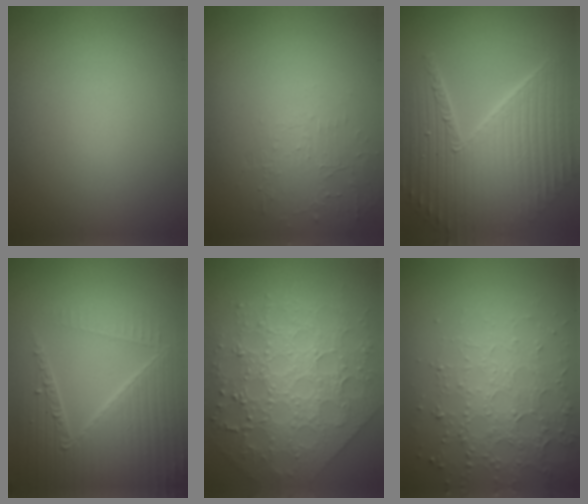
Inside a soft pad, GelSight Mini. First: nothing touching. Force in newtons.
{"total": 1.6, "press": 0.3, "slide": 1.6}
{"total": 10.6, "press": 6.9, "slide": 8.1}
{"total": 6.2, "press": 5.0, "slide": 3.7}
{"total": 6.3, "press": 5.6, "slide": 2.9}
{"total": 4.0, "press": 4.0, "slide": 0.3}